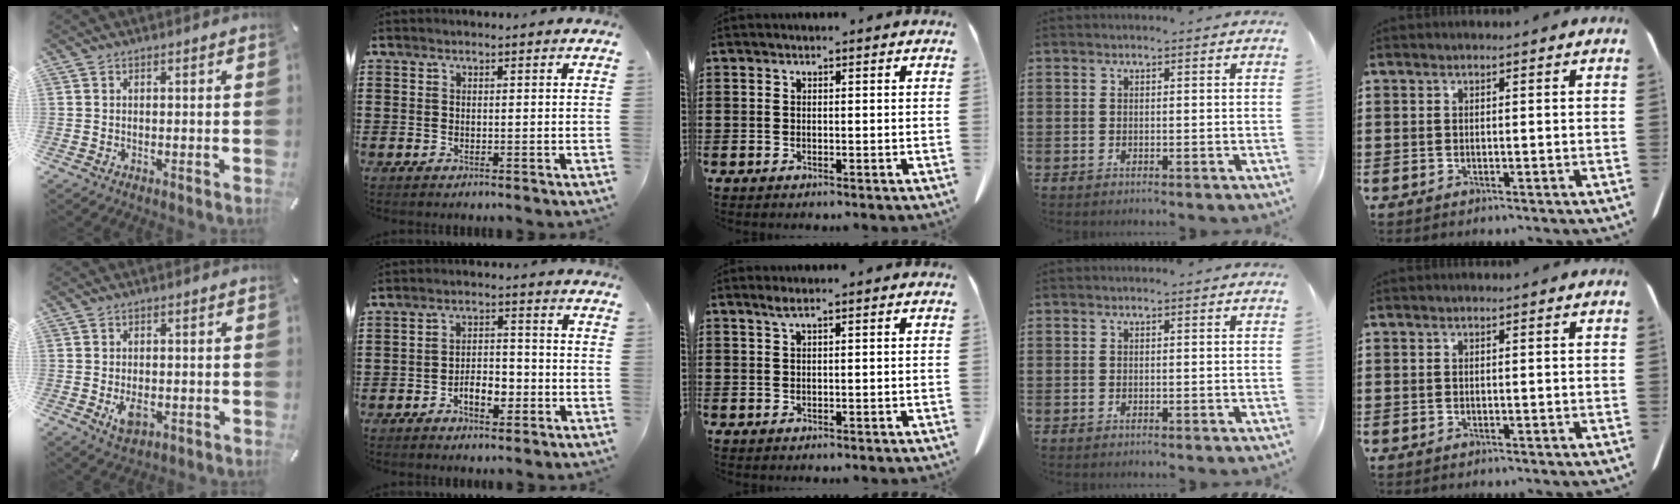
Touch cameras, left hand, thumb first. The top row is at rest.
{"thumb": {"total": 4.3, "force": [-0.8, 2.7, 3.2], "torque": [-0.061, -0.003, -0.016]}, "index": {"total": 4.8, "force": [-2.3, 2.4, 3.6], "torque": [-0.053, 0.003, -0.043]}, "middle": {"total": 1.2, "force": [0.6, 0.0, 1.1], "torque": [-0.023, 0.001, 0.011]}}